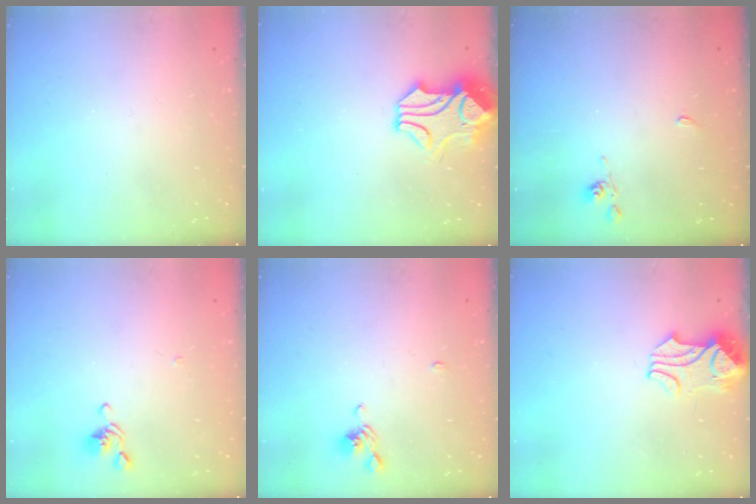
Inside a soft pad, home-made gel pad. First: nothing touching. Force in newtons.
{"total": 1.6, "press": 1.2, "slide": 1.1}
{"total": 2.2, "press": 2.2, "slide": 0.5}
{"total": 2.6, "press": 2.5, "slide": 0.6}
{"total": 1.0, "press": 0.8, "slide": 0.5}
{"total": 2.1, "press": 2.0, "slide": 0.5}